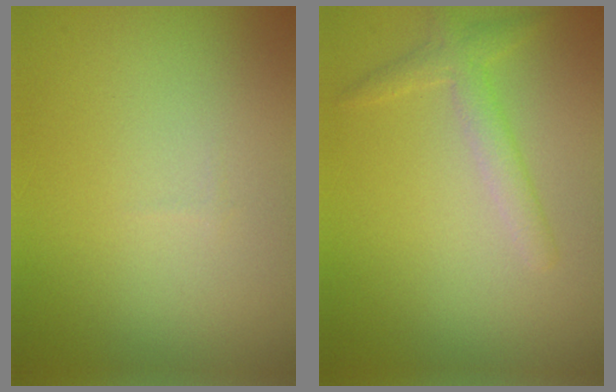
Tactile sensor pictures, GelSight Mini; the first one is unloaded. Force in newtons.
{"total": 2.1, "press": 2.1, "slide": 0.1}